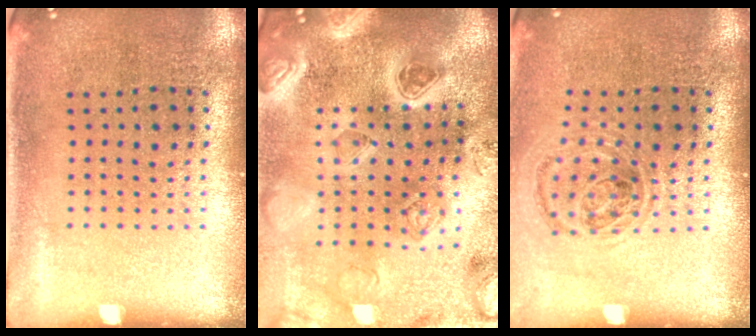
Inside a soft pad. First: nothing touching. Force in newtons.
{"total": 5.2, "press": 4.4, "slide": 2.8}
{"total": 1.0, "press": 0.9, "slide": 0.2}